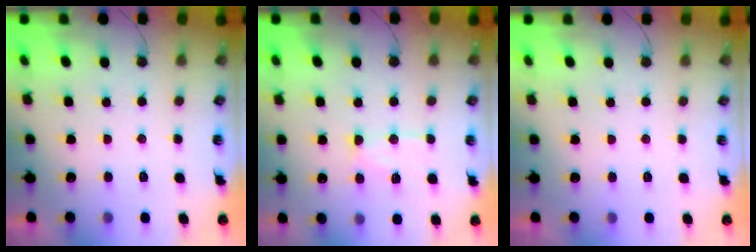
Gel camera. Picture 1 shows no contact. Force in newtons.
{"total": 12.4, "press": 12.3, "slide": 1.1}
{"total": 0.0}